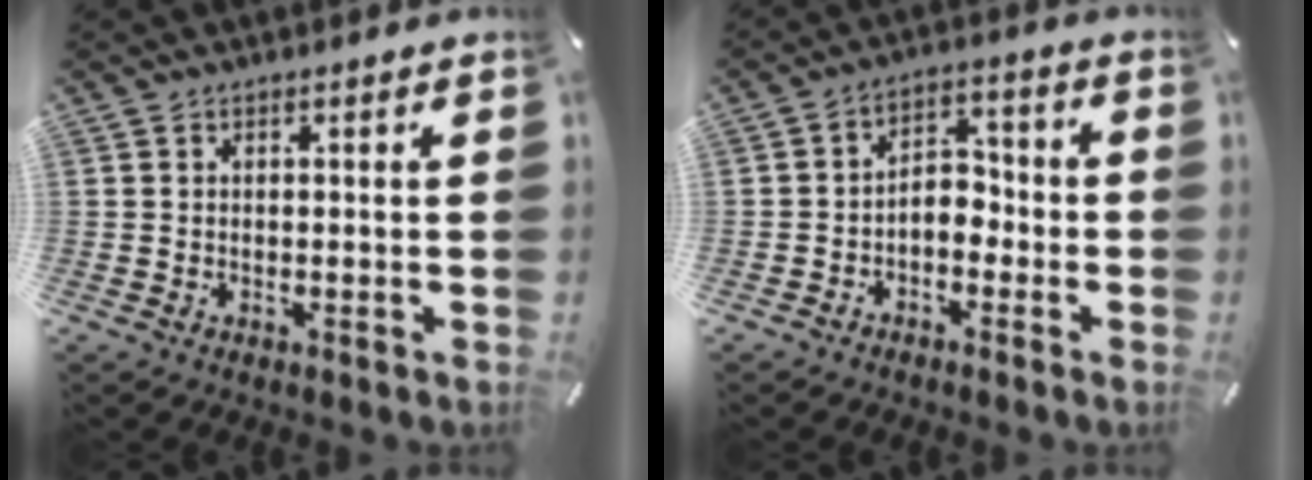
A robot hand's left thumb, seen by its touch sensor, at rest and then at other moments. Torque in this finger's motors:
{"motor_torque": [-0.32, 0.65, 0.24, -0.13, 0.14]}